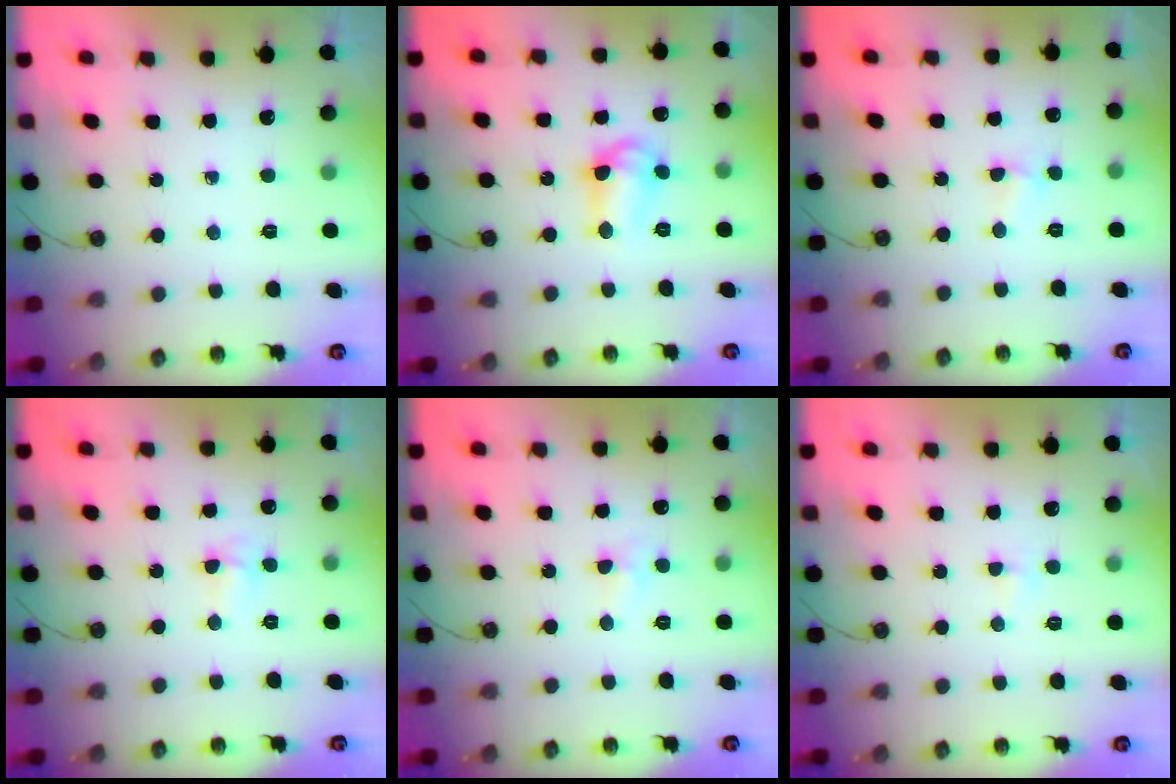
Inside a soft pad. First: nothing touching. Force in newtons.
{"total": 10.0, "press": 9.3, "slide": 3.7}
{"total": 2.4, "press": 2.4, "slide": 0.4}
{"total": 3.8, "press": 3.7, "slide": 0.8}
{"total": 4.4, "press": 4.4, "slide": 0.7}
{"total": 2.3, "press": 2.3, "slide": 0.4}